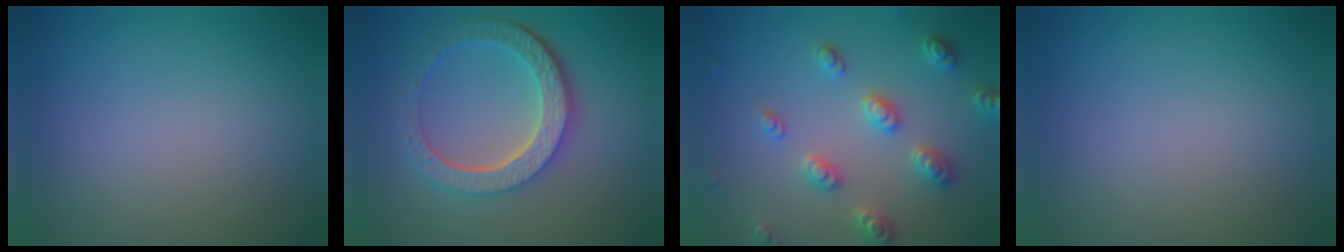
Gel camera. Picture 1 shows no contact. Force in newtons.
{"total": 6.3, "press": 4.6, "slide": 4.2}
{"total": 3.3, "press": 3.2, "slide": 0.9}
{"total": 0.0}